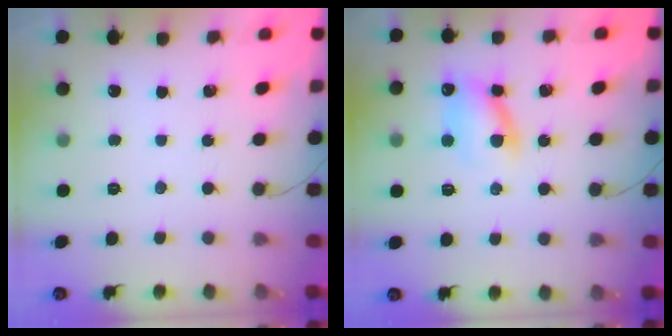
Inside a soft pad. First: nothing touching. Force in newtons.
{"total": 10.4, "press": 10.3, "slide": 1.3}